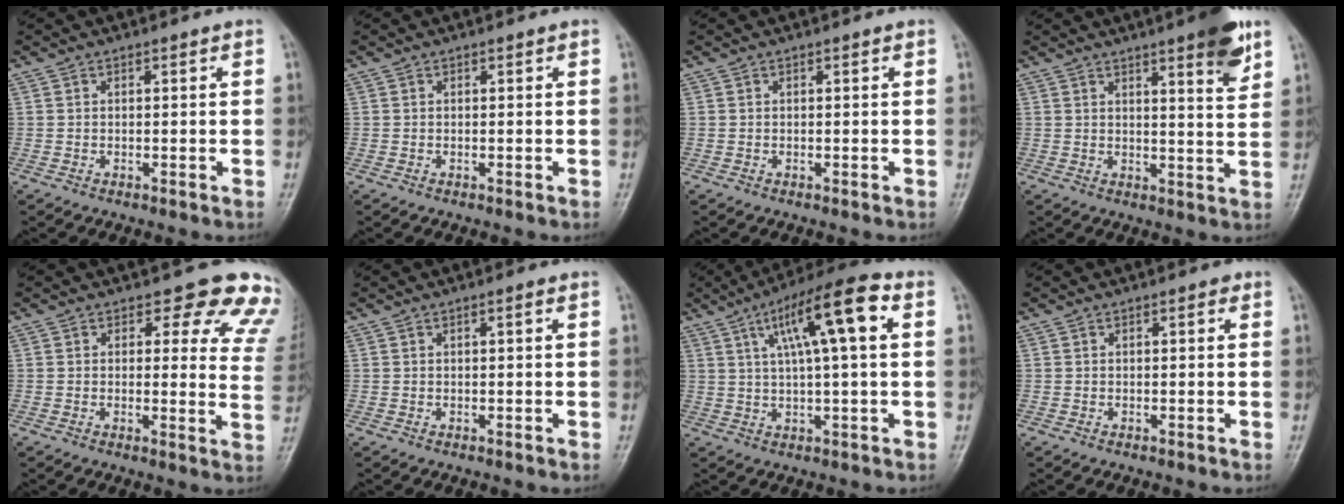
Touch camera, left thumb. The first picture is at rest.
{"total": 0.0}
{"total": 0.0}
{"total": 8.4, "force": [5.0, 1.3, 6.7], "torque": [-0.081, -0.027, 0.065]}
{"total": 12.5, "force": [10.7, 5.0, 4.1], "torque": [0.017, -0.071, 0.083]}
{"total": 0.7, "force": [0.2, 0.0, 0.7], "torque": [-0.014, 0.001, 0.002]}
{"total": 13.6, "force": [4.3, 2.8, 12.6], "torque": [-0.214, 0.018, 0.064]}
{"total": 0.7, "force": [0.3, 0.3, 0.6], "torque": [-0.005, 0.002, 0.000]}